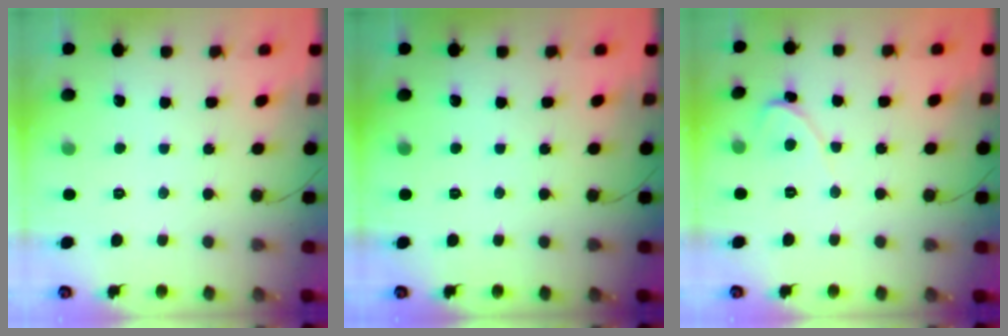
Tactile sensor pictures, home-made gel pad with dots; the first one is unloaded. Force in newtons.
{"total": 0.0}
{"total": 2.4, "press": 2.4, "slide": 0.2}